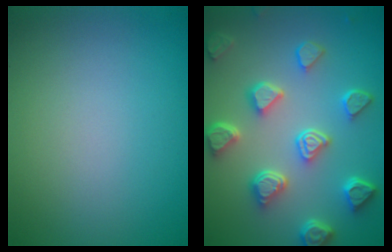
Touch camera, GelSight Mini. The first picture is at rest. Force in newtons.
{"total": 6.5, "press": 5.3, "slide": 3.9}